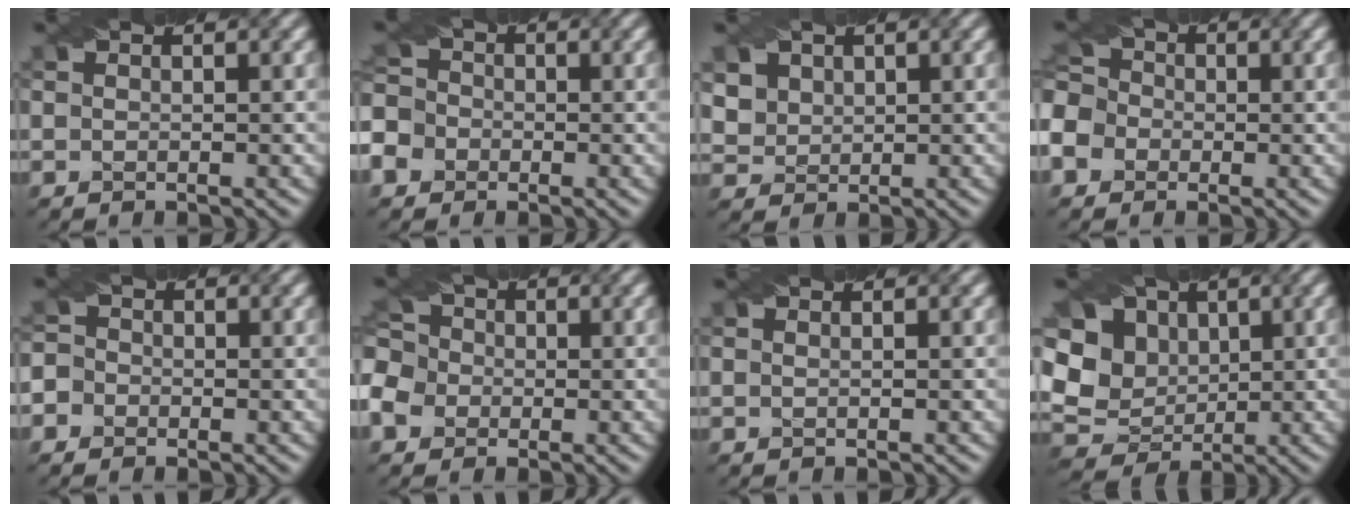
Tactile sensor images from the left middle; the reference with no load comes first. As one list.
[{"total": 7.3, "force": [-3.8, 5.7, 2.3], "torque": [-0.064, -0.006, -0.090]}, {"total": 5.0, "force": [2.1, 4.0, 2.2], "torque": [-0.071, 0.016, 0.038]}, {"total": 7.6, "force": [-3.2, 6.2, 3.0], "torque": [-0.074, -0.001, -0.077]}, {"total": 3.4, "force": [-1.4, 3.0, 0.7], "torque": [0.005, 0.017, -0.053]}, {"total": 7.0, "force": [-2.2, 5.9, 3.0], "torque": [-0.073, 0.007, -0.062]}, {"total": 0.0}, {"total": 11.2, "force": [1.6, 9.2, 6.2], "torque": [-0.121, 0.023, -0.002]}]